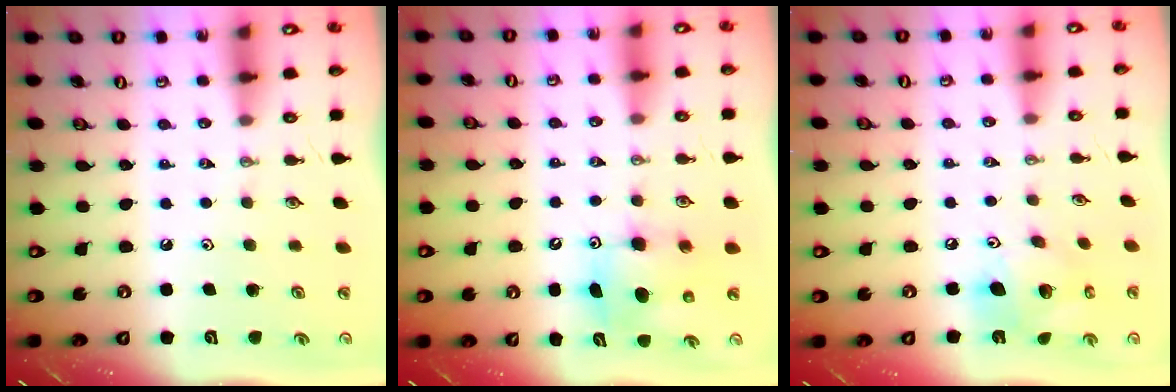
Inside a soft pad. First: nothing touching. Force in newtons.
{"total": 8.2, "press": 8.0, "slide": 1.7}
{"total": 14.2, "press": 13.9, "slide": 3.2}